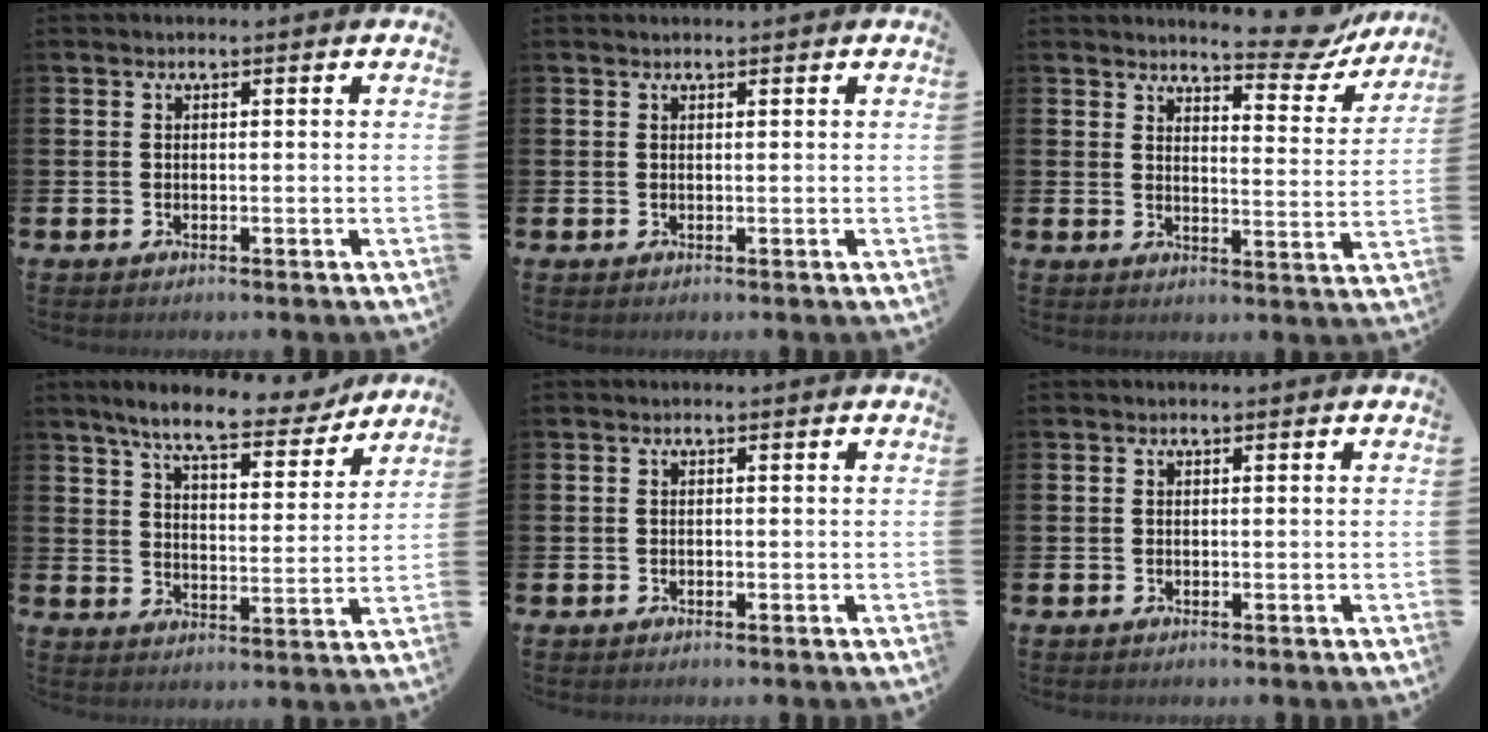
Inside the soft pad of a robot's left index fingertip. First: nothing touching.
{"total": 0.0}
{"total": 6.8, "force": [6.4, 1.5, 2.0], "torque": [-0.029, -0.043, 0.109]}
{"total": 8.6, "force": [7.5, 1.7, 3.9], "torque": [-0.088, -0.038, 0.126]}
{"total": 0.0}
{"total": 0.0}